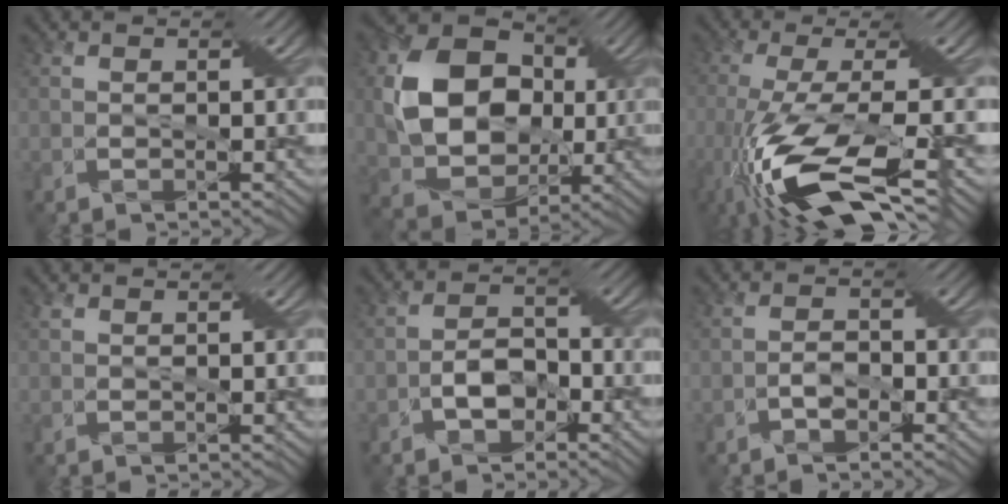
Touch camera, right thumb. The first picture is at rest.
{"total": 12.8, "force": [1.3, 9.6, 8.3], "torque": [-0.178, -0.006, 0.026]}
{"total": 15.1, "force": [-7.1, 3.7, 12.8], "torque": [-0.298, -0.022, -0.128]}
{"total": 0.8, "force": [0.5, 0.4, 0.4], "torque": [-0.014, -0.001, 0.008]}
{"total": 3.6, "force": [-2.0, 1.8, 2.4], "torque": [-0.046, 0.006, -0.040]}
{"total": 1.5, "force": [-1.2, 0.1, 0.9], "torque": [-0.025, 0.005, -0.021]}